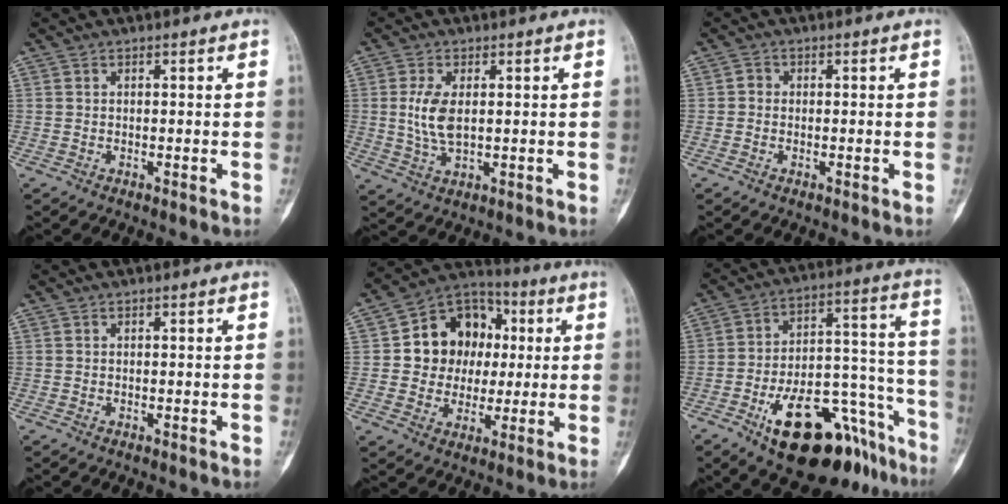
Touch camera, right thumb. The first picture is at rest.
{"total": 6.3, "force": [0.7, 3.1, 5.5], "torque": [-0.113, -0.007, 0.017]}
{"total": 1.0, "force": [-0.2, 0.9, 0.4], "torque": [-0.003, 0.003, -0.011]}
{"total": 0.0}
{"total": 14.9, "force": [1.9, 12.5, 7.8], "torque": [-0.066, 0.017, 0.030]}
{"total": 24.4, "force": [-14.5, 11.0, 16.3], "torque": [-0.172, 0.106, -0.217]}